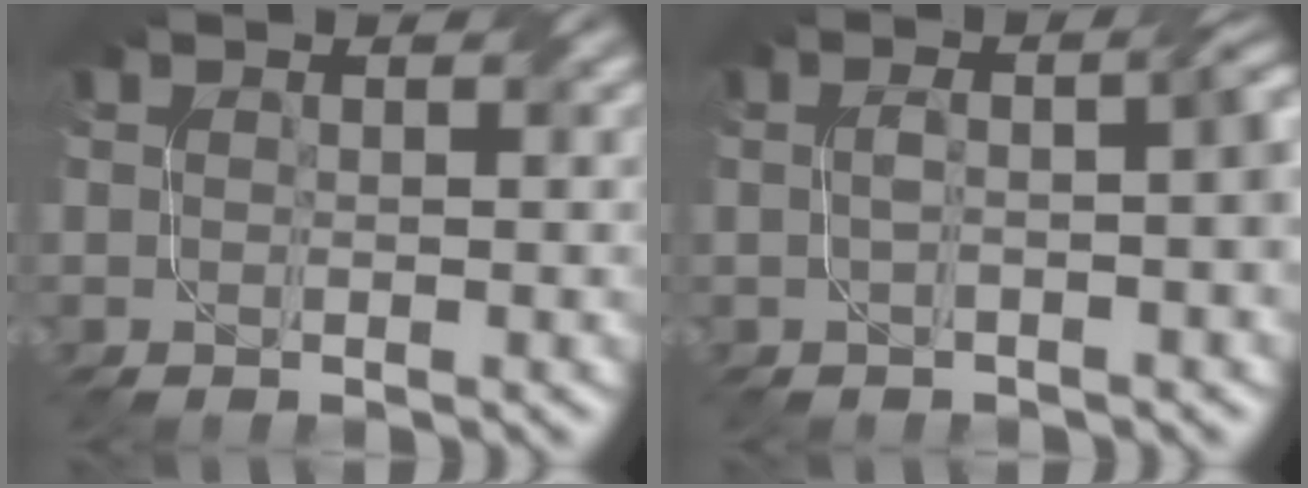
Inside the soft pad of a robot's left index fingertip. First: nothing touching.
{"total": 4.8, "force": [-0.3, 1.7, 4.5], "torque": [-0.062, 0.008, -0.002]}